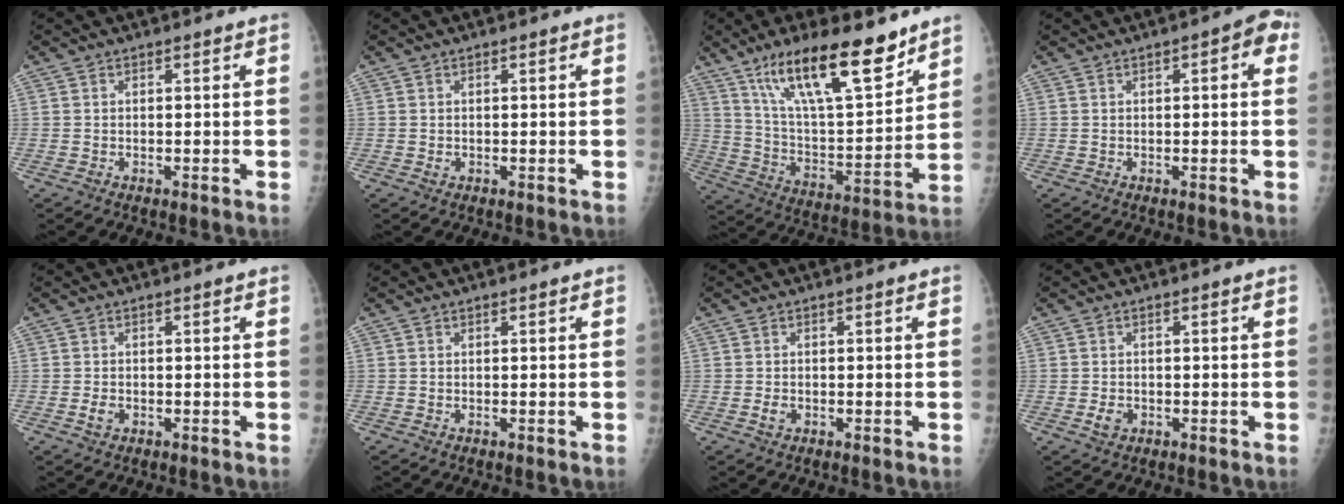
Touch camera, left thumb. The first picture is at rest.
{"total": 0.5, "force": [0.0, 0.5, 0.1], "torque": [0.006, 0.000, 0.001]}
{"total": 21.0, "force": [14.0, 6.2, 14.4], "torque": [-0.214, -0.066, 0.250]}
{"total": 4.4, "force": [1.2, 1.6, 3.9], "torque": [-0.040, 0.010, 0.008]}
{"total": 1.5, "force": [-0.6, 1.2, 0.8], "torque": [-0.013, 0.003, -0.011]}
{"total": 0.0}
{"total": 1.2, "force": [-0.5, 1.0, 0.6], "torque": [-0.009, 0.001, -0.008]}
{"total": 2.0, "force": [-0.7, 1.6, 0.9], "torque": [-0.012, 0.001, -0.010]}